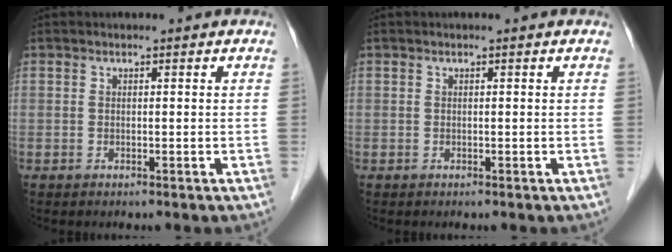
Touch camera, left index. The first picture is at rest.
{"total": 0.0}